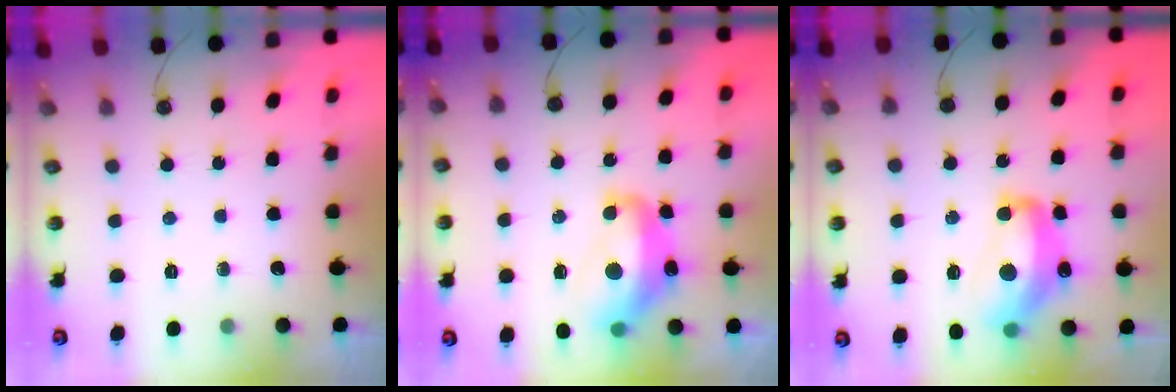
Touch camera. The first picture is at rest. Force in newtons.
{"total": 8.2, "press": 8.0, "slide": 1.3}
{"total": 9.3, "press": 9.2, "slide": 1.0}